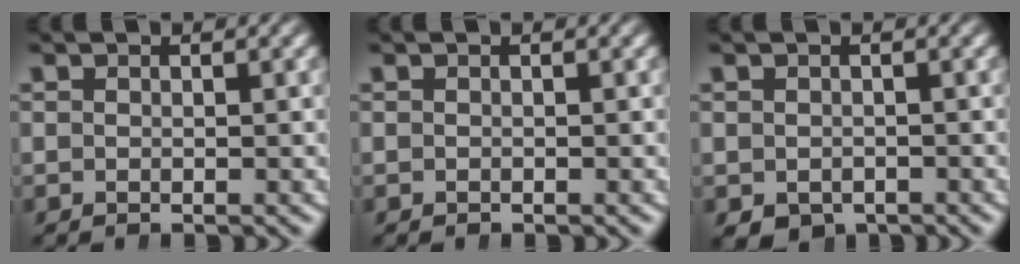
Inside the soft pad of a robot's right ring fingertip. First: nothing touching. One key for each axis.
{"total": 0.0}
{"total": 3.4, "fx": -2.4, "fy": 2.2, "fz": 1.2, "tx": -0.028, "ty": -0.025, "tz": -0.023}